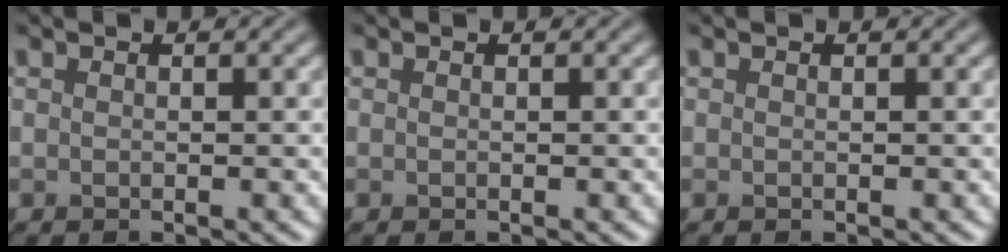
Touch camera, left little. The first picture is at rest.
{"total": 0.0}
{"total": 0.0}